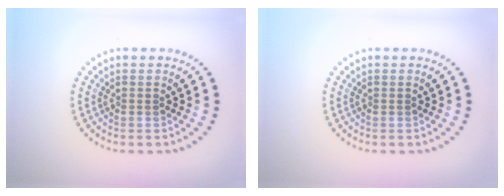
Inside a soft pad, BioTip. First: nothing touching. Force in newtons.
{"total": 0.0}